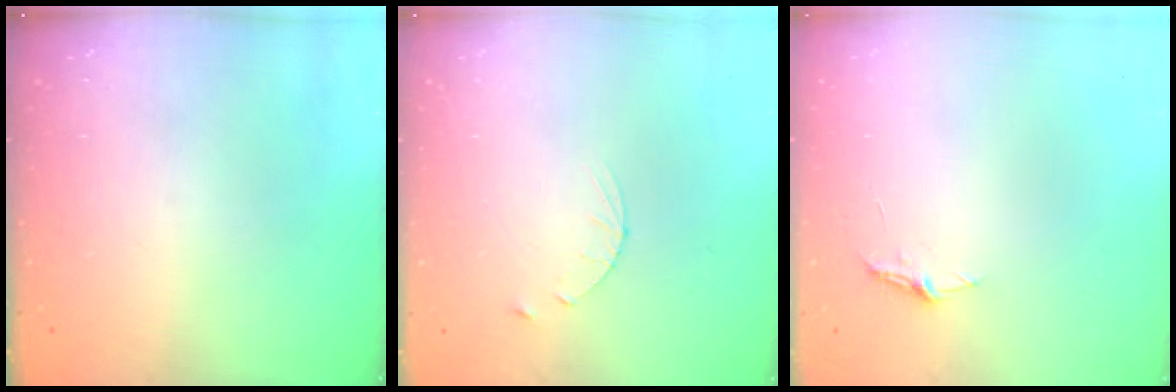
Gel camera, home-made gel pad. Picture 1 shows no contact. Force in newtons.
{"total": 3.1, "press": 3.1, "slide": 0.3}
{"total": 3.7, "press": 3.7, "slide": 0.4}